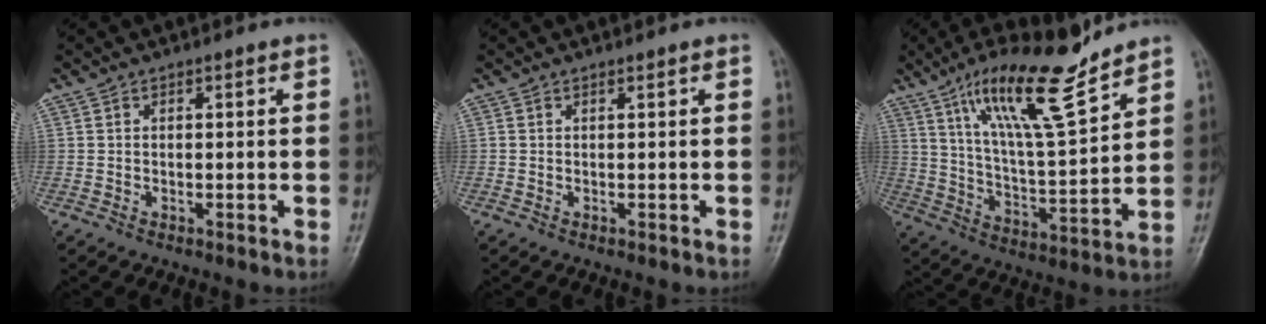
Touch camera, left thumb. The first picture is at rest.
{"total": 0.0}
{"total": 17.1, "force": [12.0, 3.4, 11.8], "torque": [-0.188, -0.068, 0.216]}